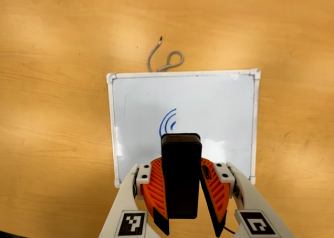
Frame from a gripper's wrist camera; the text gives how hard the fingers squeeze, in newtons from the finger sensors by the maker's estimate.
{"total": 9.9, "left": 9.1, "right": 10.7}